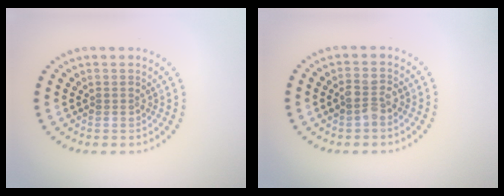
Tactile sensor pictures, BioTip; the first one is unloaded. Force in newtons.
{"total": 2.1, "press": 2.0, "slide": 0.3}